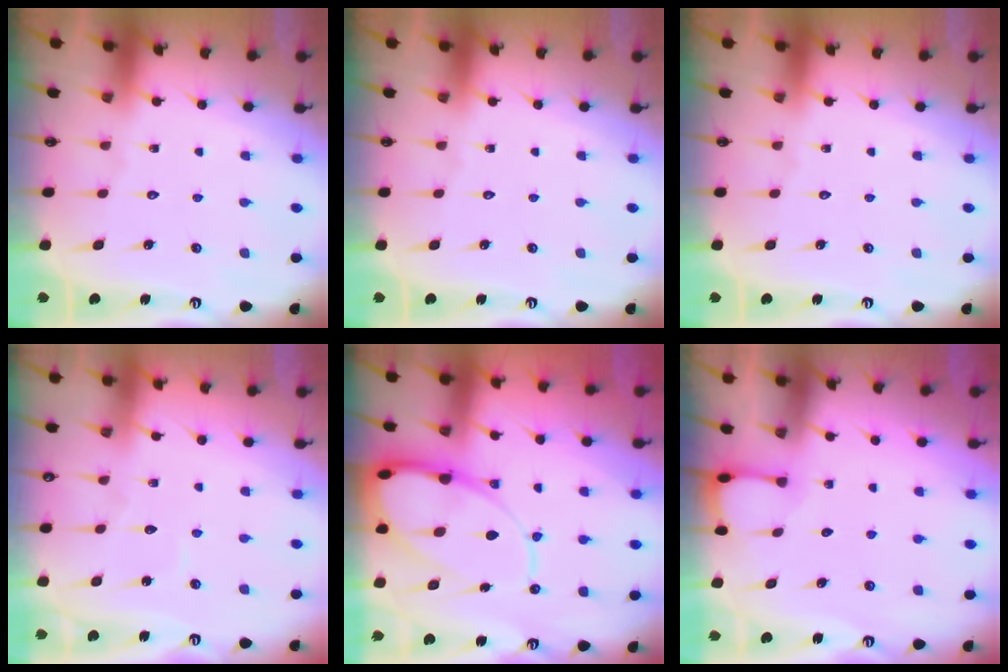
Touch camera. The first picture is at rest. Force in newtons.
{"total": 0.0}
{"total": 0.0}
{"total": 3.4, "press": 3.4, "slide": 0.4}
{"total": 16.3, "press": 16.2, "slide": 1.6}
{"total": 1.9, "press": 1.9, "slide": 0.2}